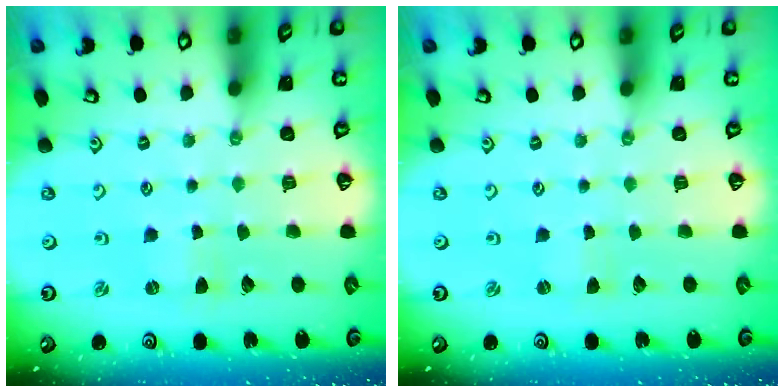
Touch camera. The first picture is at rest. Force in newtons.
{"total": 0.0}